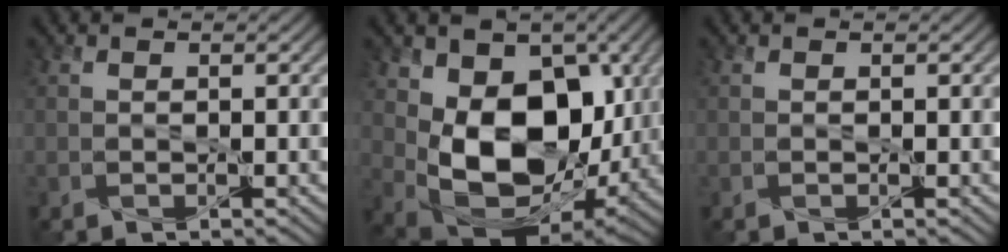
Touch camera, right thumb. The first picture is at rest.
{"total": 14.8, "force": [1.4, 10.0, 10.9], "torque": [-0.195, -0.030, 0.042]}
{"total": 0.0}